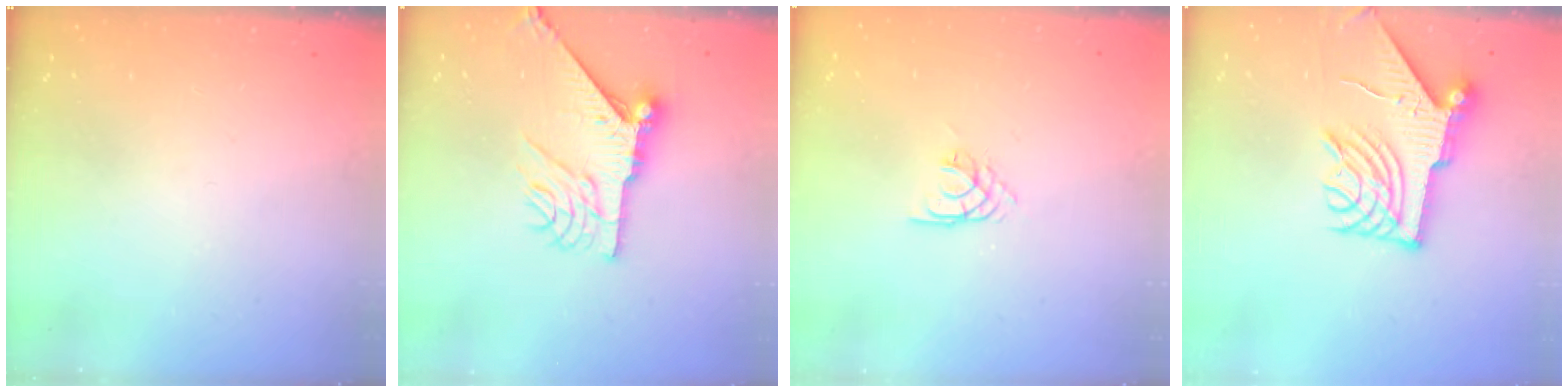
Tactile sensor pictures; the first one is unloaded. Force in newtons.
{"total": 13.4, "press": 13.4, "slide": 1.2}
{"total": 1.4, "press": 1.3, "slide": 0.3}
{"total": 9.5, "press": 9.4, "slide": 0.9}